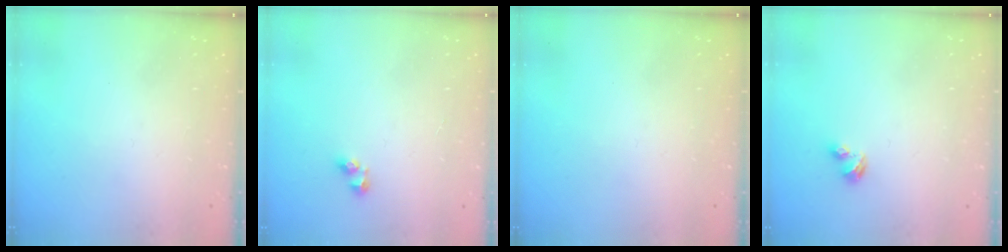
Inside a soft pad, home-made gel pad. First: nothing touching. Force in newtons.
{"total": 2.6, "press": 2.3, "slide": 1.1}
{"total": 0.0}
{"total": 1.9, "press": 1.8, "slide": 0.4}